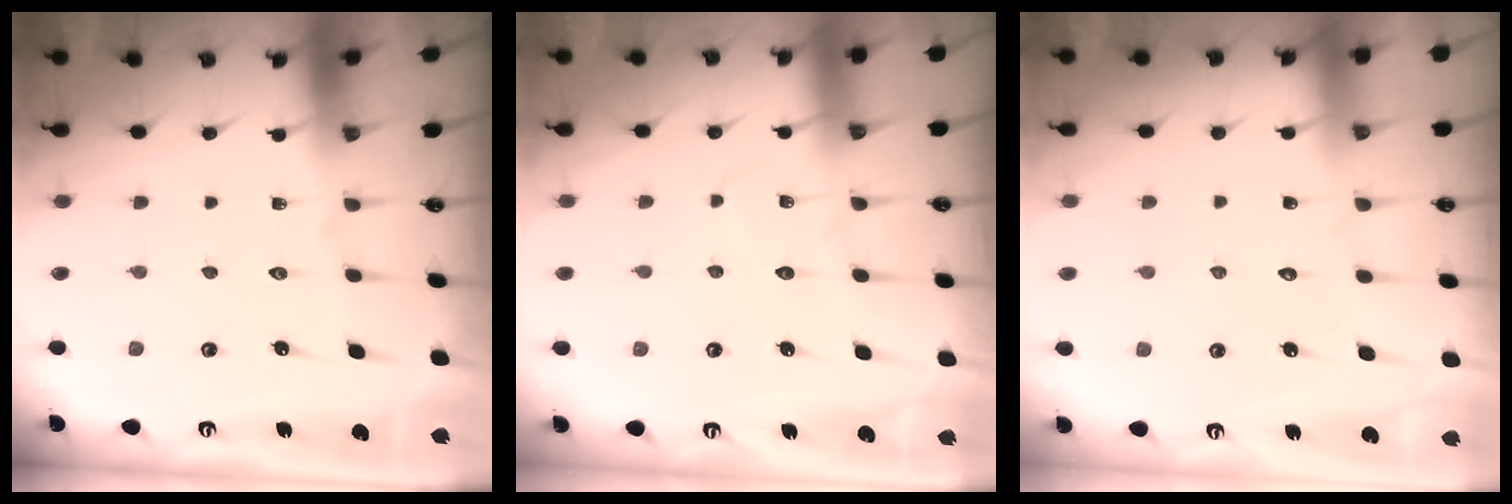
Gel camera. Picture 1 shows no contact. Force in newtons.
{"total": 3.9, "press": 3.9, "slide": 0.4}
{"total": 3.7, "press": 3.7, "slide": 0.2}